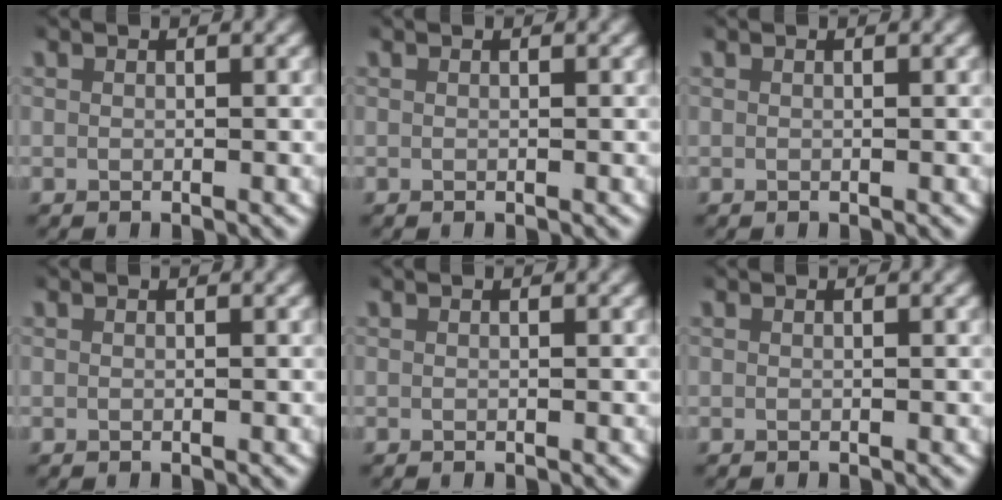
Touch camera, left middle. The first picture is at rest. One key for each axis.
{"total": 0.0}
{"total": 0.0}
{"total": 0.0}
{"total": 0.0}
{"total": 0.0}